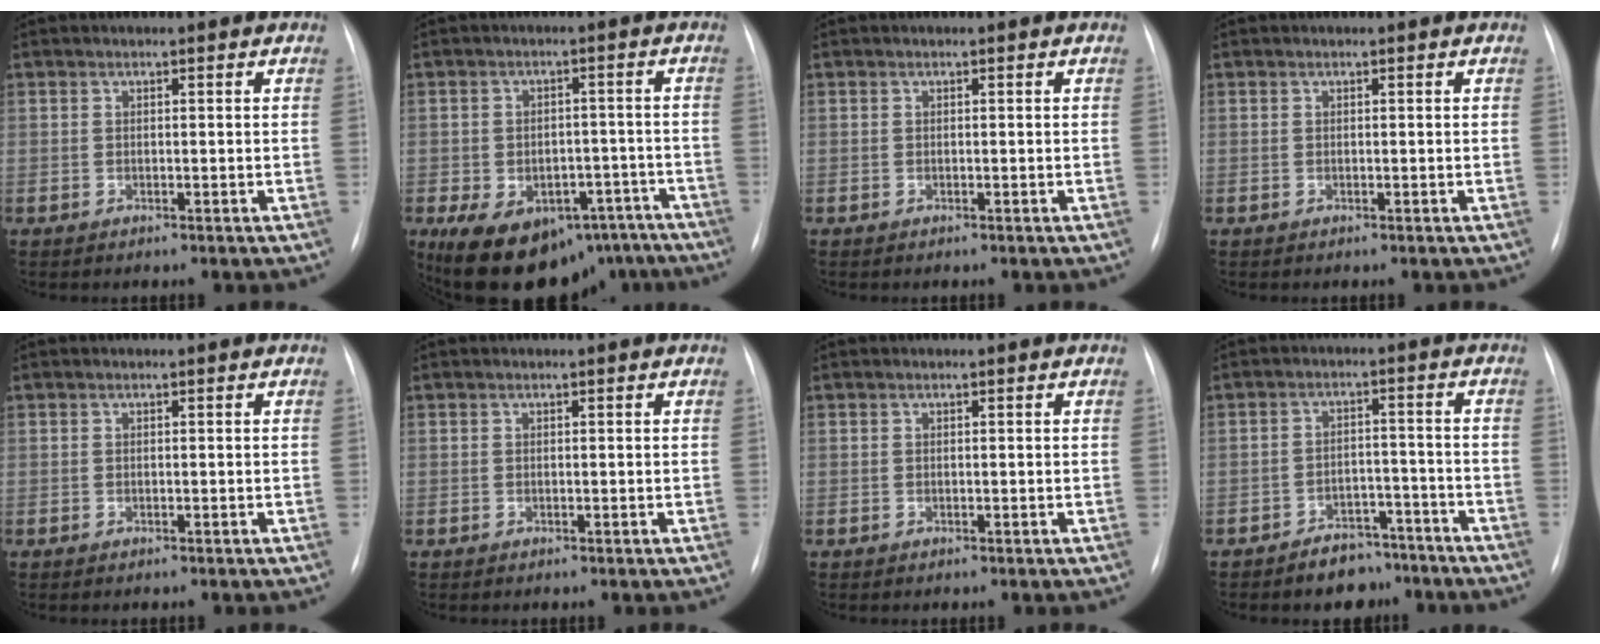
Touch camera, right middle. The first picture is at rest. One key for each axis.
{"total": 18.3, "fx": -12.6, "fy": 10.5, "fz": 8.3, "tx": -0.135, "ty": 0.011, "tz": -0.154}
{"total": 0.0}
{"total": 0.0}
{"total": 0.0}
{"total": 0.0}
{"total": 0.0}
{"total": 6.3, "fx": -5.1, "fy": 3.4, "fz": 1.6, "tx": -0.017, "ty": 0.015, "tz": -0.074}